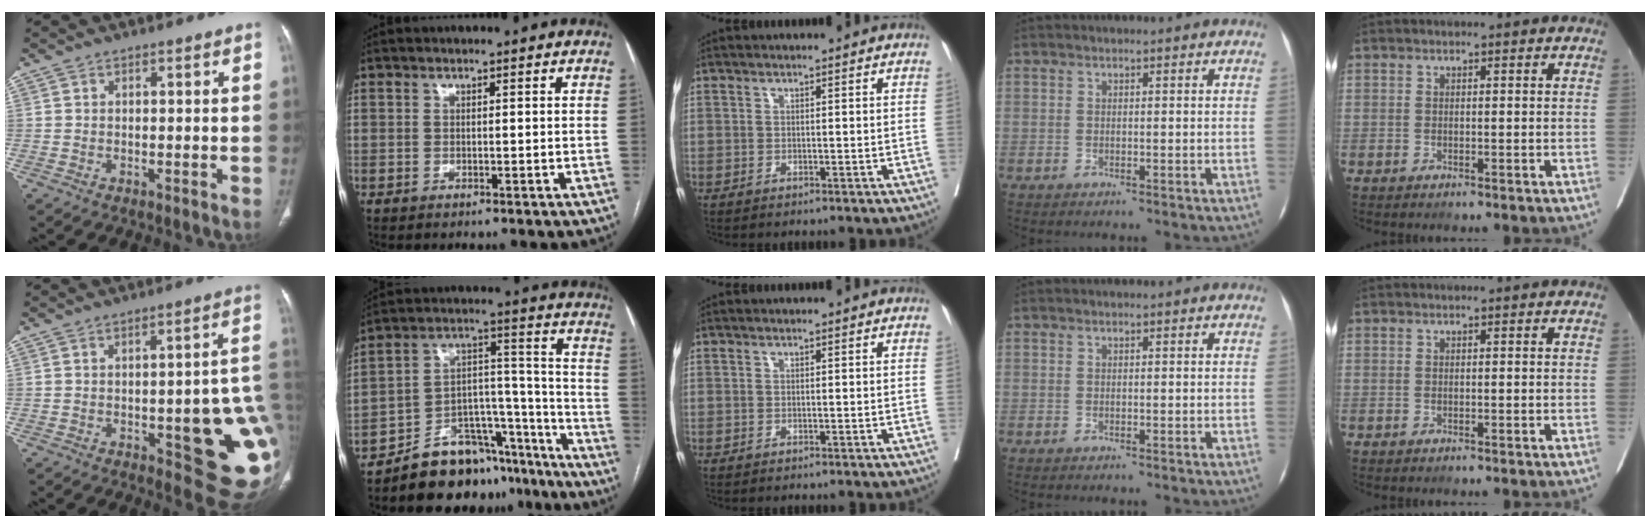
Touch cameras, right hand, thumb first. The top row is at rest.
{"thumb": {"total": 18.7, "force": [-2.7, 6.4, 17.3], "torque": [-0.164, 0.009, -0.013]}, "index": {"total": 16.2, "force": [-13.4, 7.0, 5.8], "torque": [-0.061, 0.069, -0.210]}}